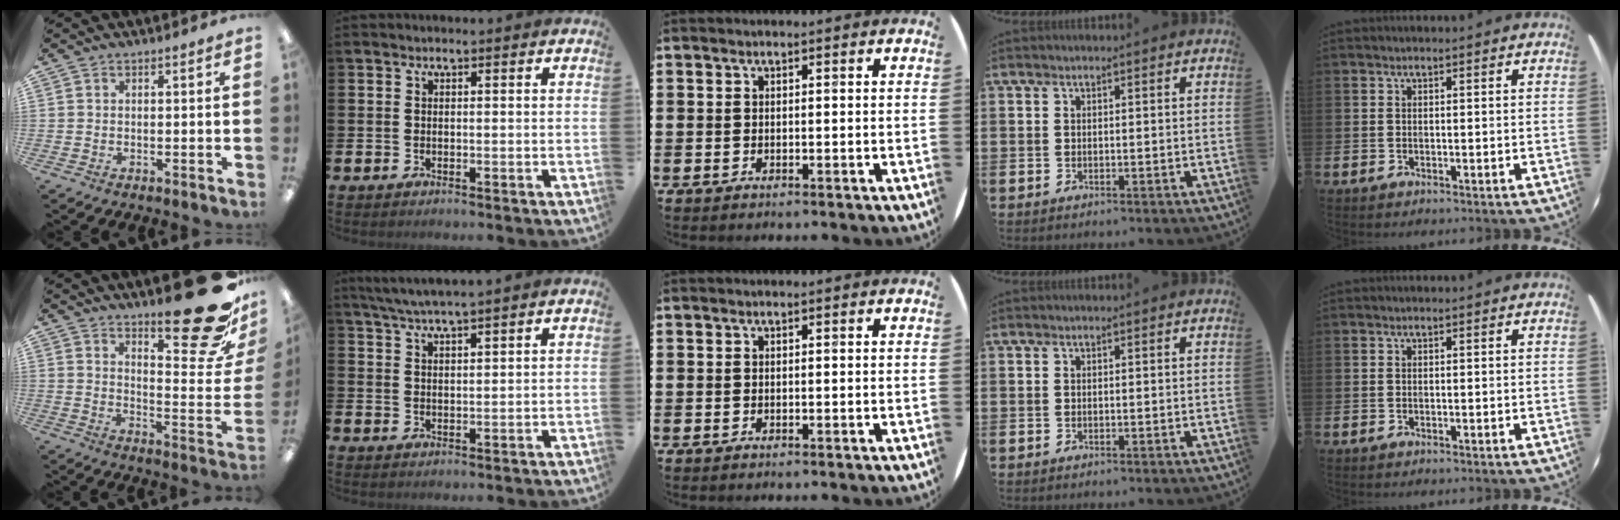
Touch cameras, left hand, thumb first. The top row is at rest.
{"thumb": {"total": 22.6, "force": [15.4, 6.9, 15.1], "torque": [-0.187, -0.117, 0.246]}, "index": {"total": 4.3, "force": [4.1, -0.3, 1.4], "torque": [-0.042, -0.011, 0.074]}}